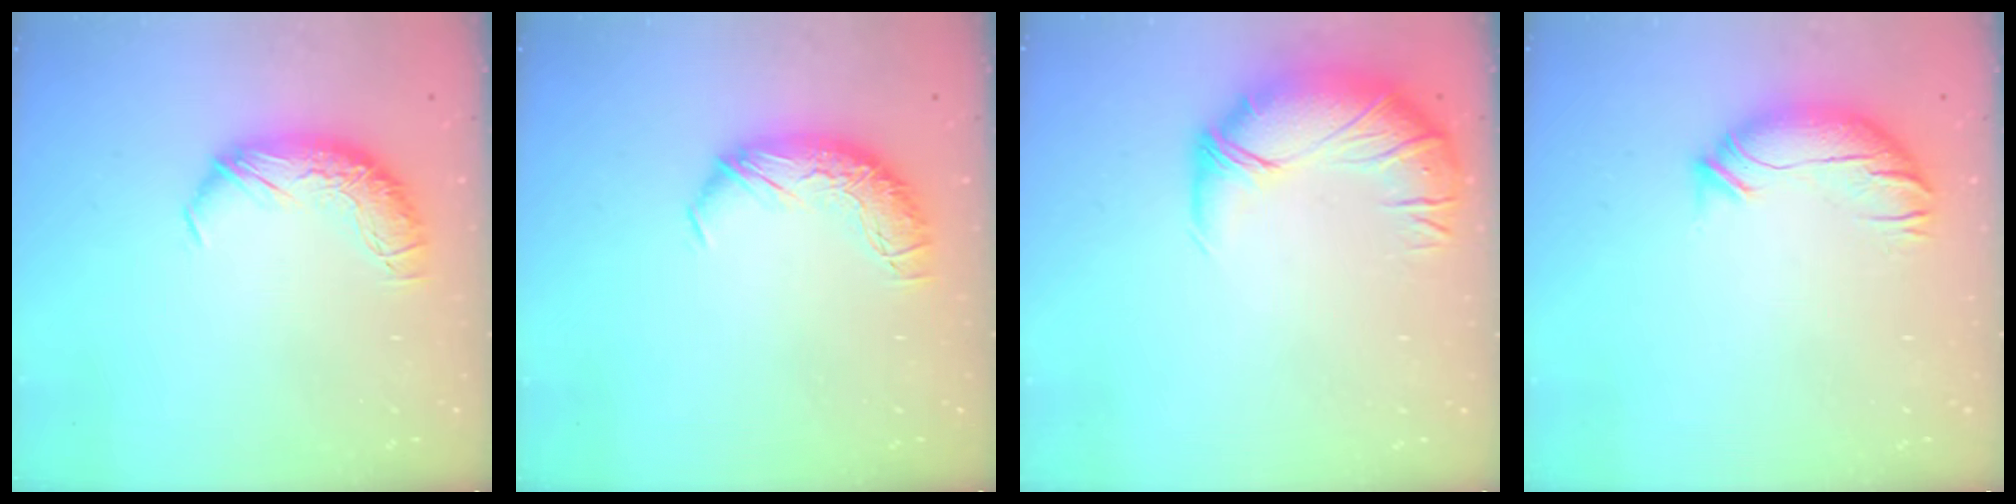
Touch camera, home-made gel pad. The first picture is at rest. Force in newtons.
{"total": 0.0}
{"total": 2.7, "press": 1.1, "slide": 2.5}
{"total": 2.7, "press": 2.1, "slide": 1.7}